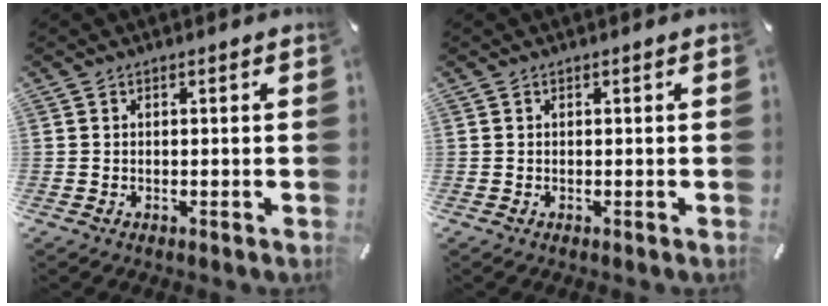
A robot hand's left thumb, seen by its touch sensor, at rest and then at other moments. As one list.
[{"total": 0.0}]